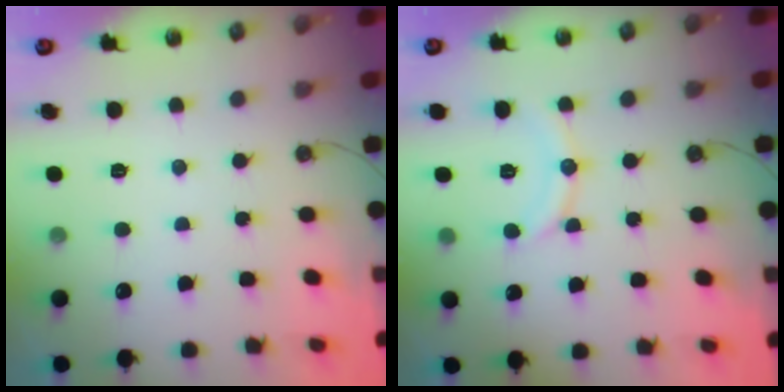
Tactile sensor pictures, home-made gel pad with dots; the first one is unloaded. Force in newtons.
{"total": 9.4, "press": 9.4, "slide": 0.6}